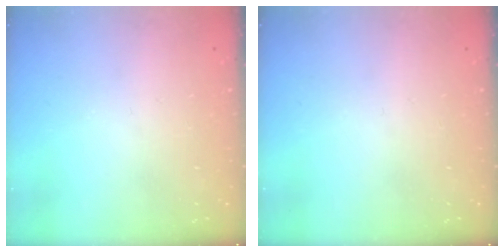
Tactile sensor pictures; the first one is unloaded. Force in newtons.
{"total": 0.0}